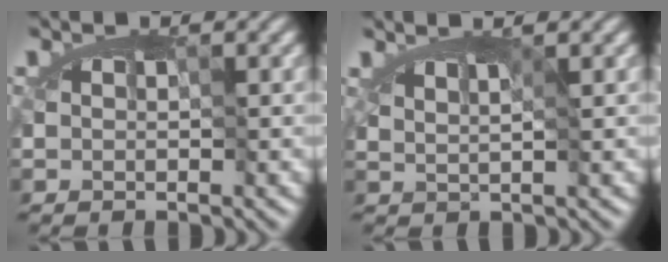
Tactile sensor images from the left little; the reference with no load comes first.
{"total": 0.9, "force": [0.7, -0.2, 0.6], "torque": [-0.015, 0.000, 0.009]}